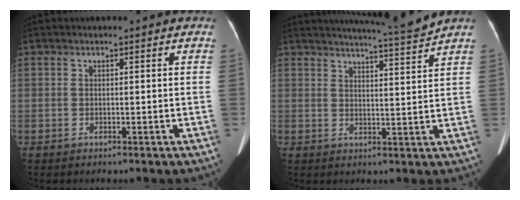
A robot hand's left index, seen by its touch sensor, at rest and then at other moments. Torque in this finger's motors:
{"motor_torque": [-0.49, -0.49, -0.23, -0.19]}